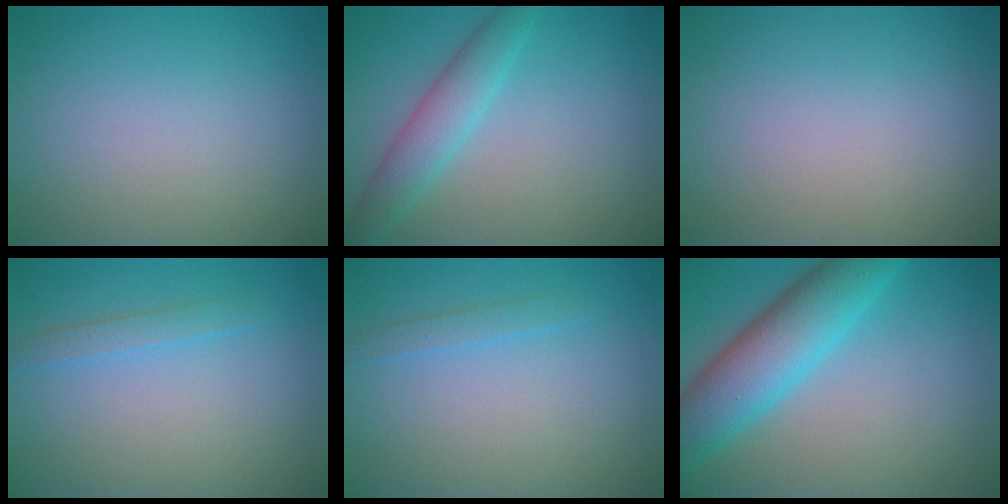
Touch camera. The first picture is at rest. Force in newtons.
{"total": 3.6, "press": 3.5, "slide": 0.1}
{"total": 0.0}
{"total": 1.3, "press": 1.3, "slide": 0.1}
{"total": 1.1, "press": 1.1, "slide": 0.1}
{"total": 7.6, "press": 7.6, "slide": 0.2}